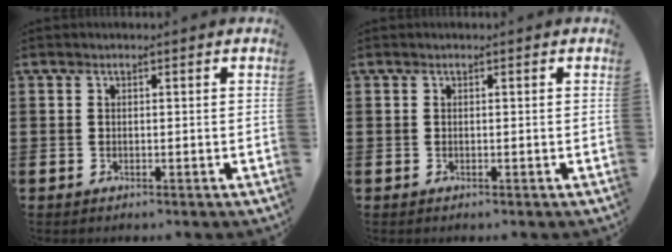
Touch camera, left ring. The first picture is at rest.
{"total": 0.0}